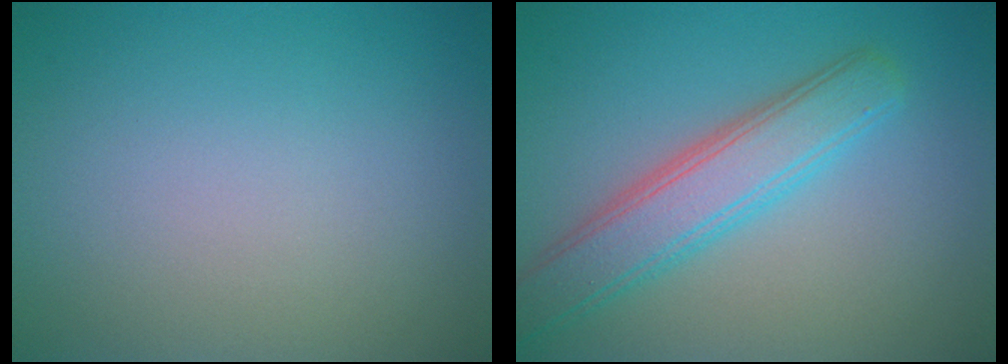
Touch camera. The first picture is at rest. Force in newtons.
{"total": 5.0, "press": 5.0, "slide": 0.2}